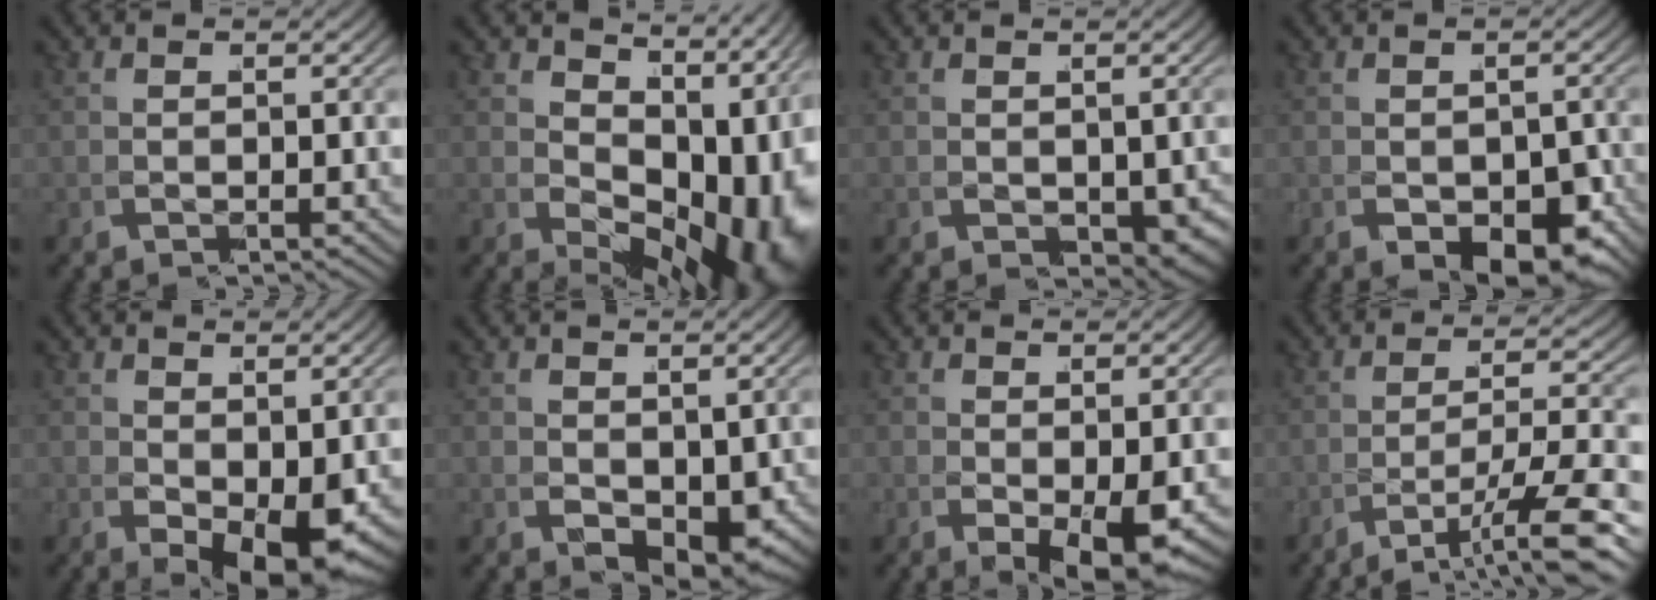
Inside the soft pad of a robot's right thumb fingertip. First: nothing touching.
{"total": 11.3, "force": [-1.1, 6.1, 9.4], "torque": [-0.141, -0.010, 0.000]}
{"total": 2.7, "force": [-0.4, 1.8, 1.9], "torque": [-0.029, -0.016, 0.007]}
{"total": 4.4, "force": [-2.0, 2.1, 3.2], "torque": [-0.060, -0.020, -0.015]}
{"total": 4.6, "force": [-0.8, 1.8, 4.1], "torque": [-0.076, -0.019, 0.000]}
{"total": 2.8, "force": [0.0, 1.6, 2.3], "torque": [-0.047, -0.018, 0.011]}
{"total": 3.7, "force": [-0.9, 1.1, 3.4], "torque": [-0.064, -0.016, -0.004]}
{"total": 5.9, "force": [-2.7, 0.7, 5.1], "torque": [-0.088, -0.001, -0.044]}